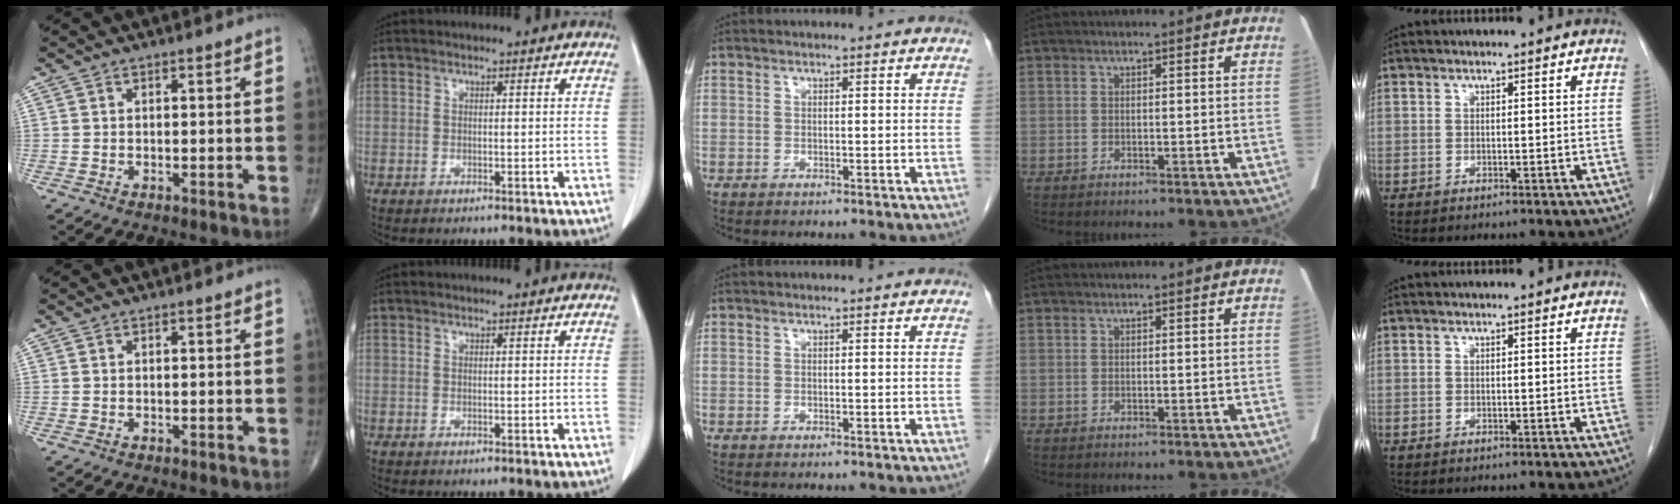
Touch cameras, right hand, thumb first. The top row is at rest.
{}